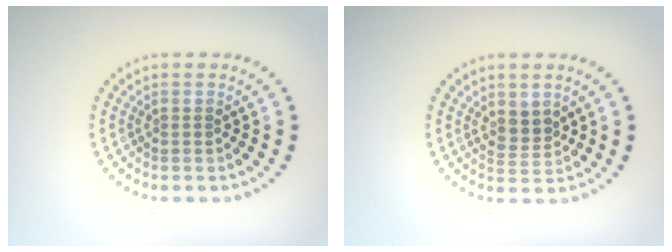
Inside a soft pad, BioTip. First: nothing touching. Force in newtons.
{"total": 2.0, "press": 1.6, "slide": 1.2}